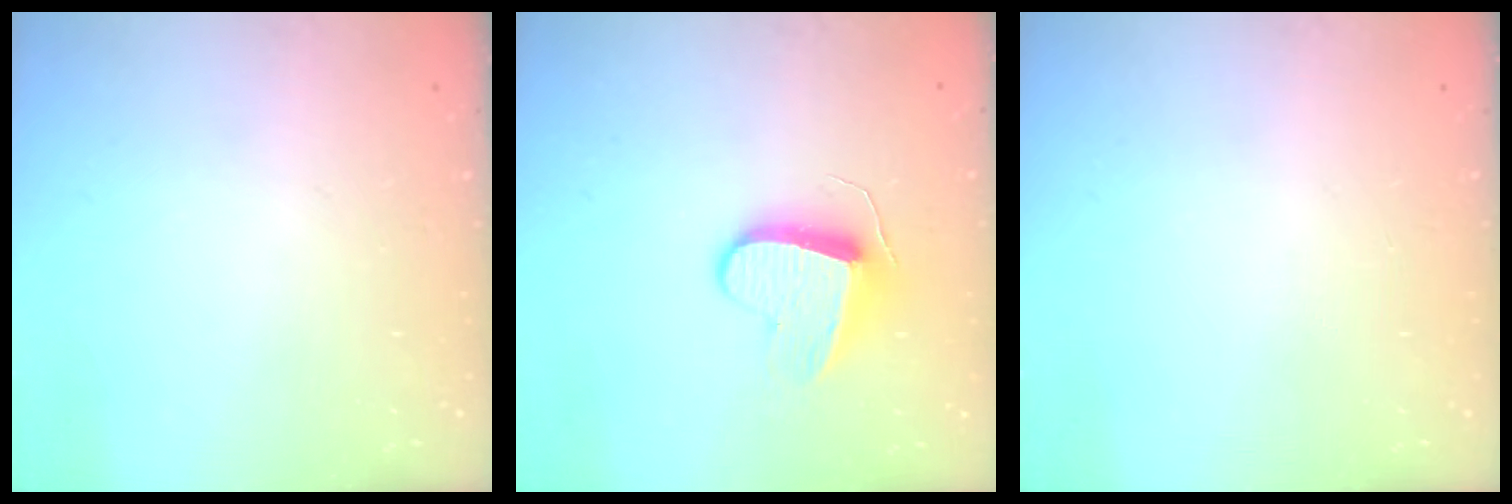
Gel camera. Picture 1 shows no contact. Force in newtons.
{"total": 9.5, "press": 9.5, "slide": 0.4}
{"total": 0.0}